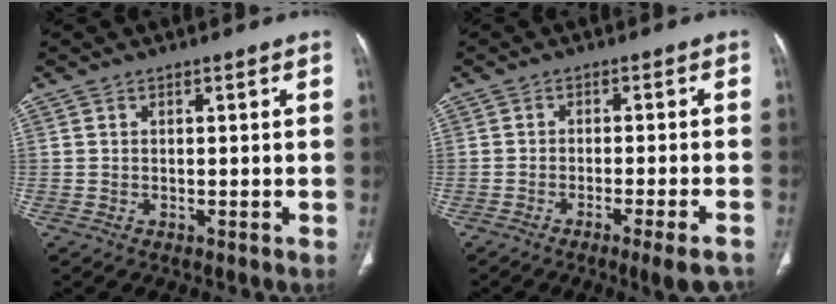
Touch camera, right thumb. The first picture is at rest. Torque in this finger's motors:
{"motor_torque": [0.15, 0.20, 0.07, -0.07, 0.02]}